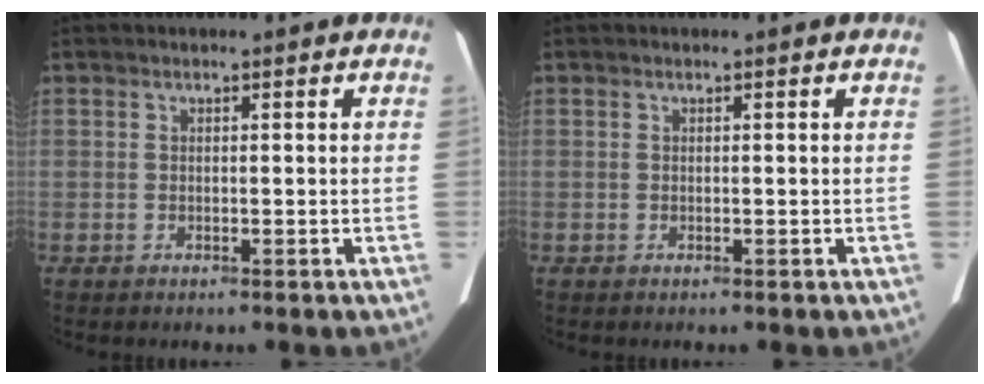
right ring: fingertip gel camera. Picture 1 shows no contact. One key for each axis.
{"total": 0.0}